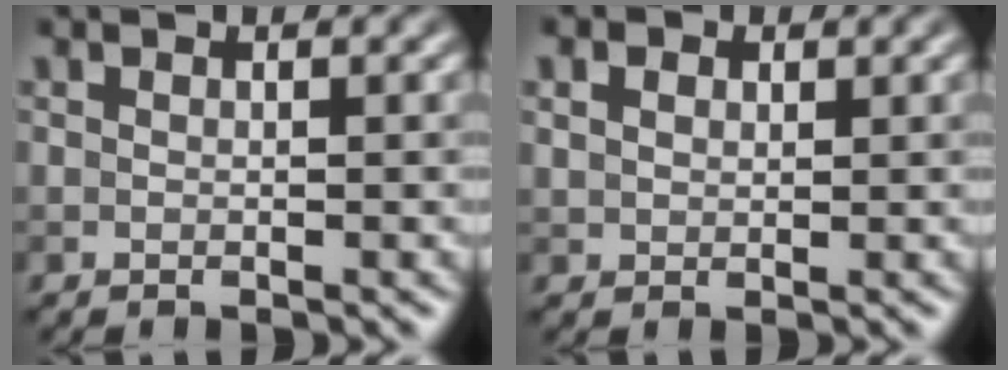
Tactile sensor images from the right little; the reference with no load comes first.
{"total": 2.0, "force": [1.0, 1.5, 0.9], "torque": [-0.021, 0.004, 0.011]}